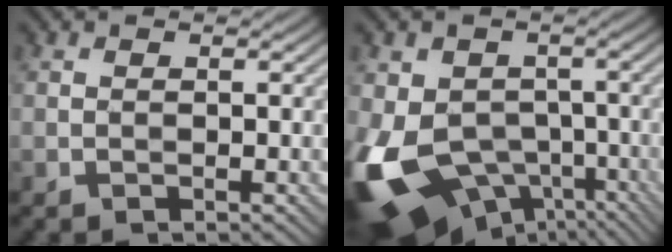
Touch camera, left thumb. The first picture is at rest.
{"total": 15.4, "force": [-4.5, 11.2, 9.6], "torque": [-0.224, -0.032, -0.069]}